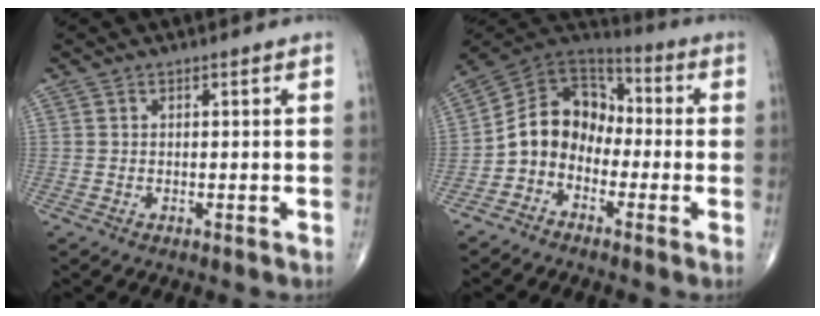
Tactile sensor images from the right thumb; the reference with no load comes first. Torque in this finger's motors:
{"motor_torque": [1.79, 1.47, 1.29, -0.62, 0.08]}